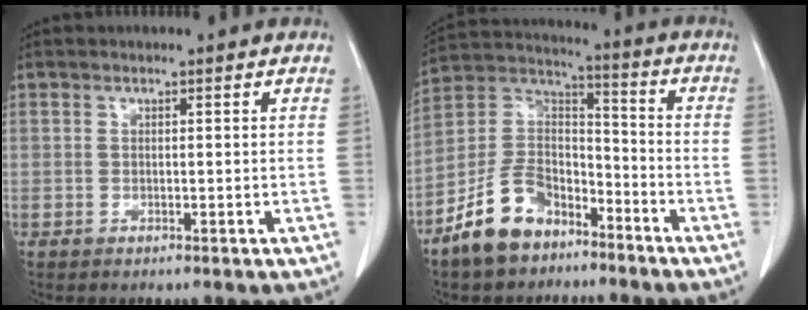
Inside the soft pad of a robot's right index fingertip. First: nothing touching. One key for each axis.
{"total": 11.9, "fx": -8.0, "fy": 6.7, "fz": 5.8, "tx": -0.128, "ty": 0.022, "tz": -0.153}